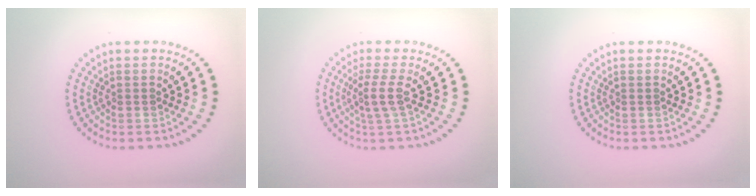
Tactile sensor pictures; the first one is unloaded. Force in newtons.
{"total": 2.2, "press": 1.6, "slide": 1.5}
{"total": 0.0}